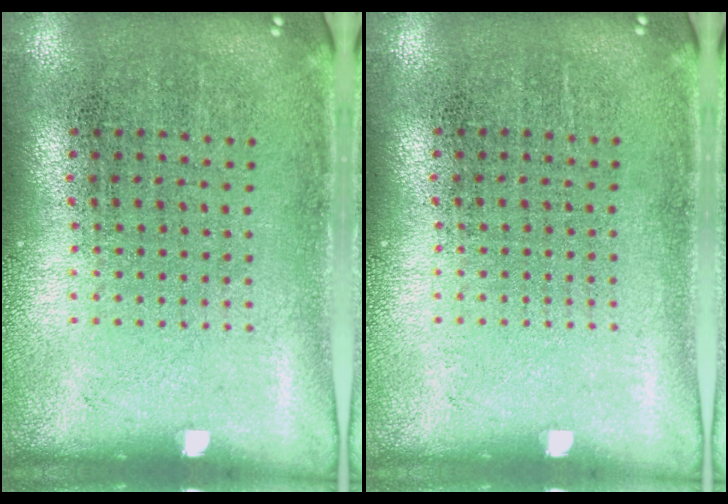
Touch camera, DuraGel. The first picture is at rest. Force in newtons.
{"total": 0.0}